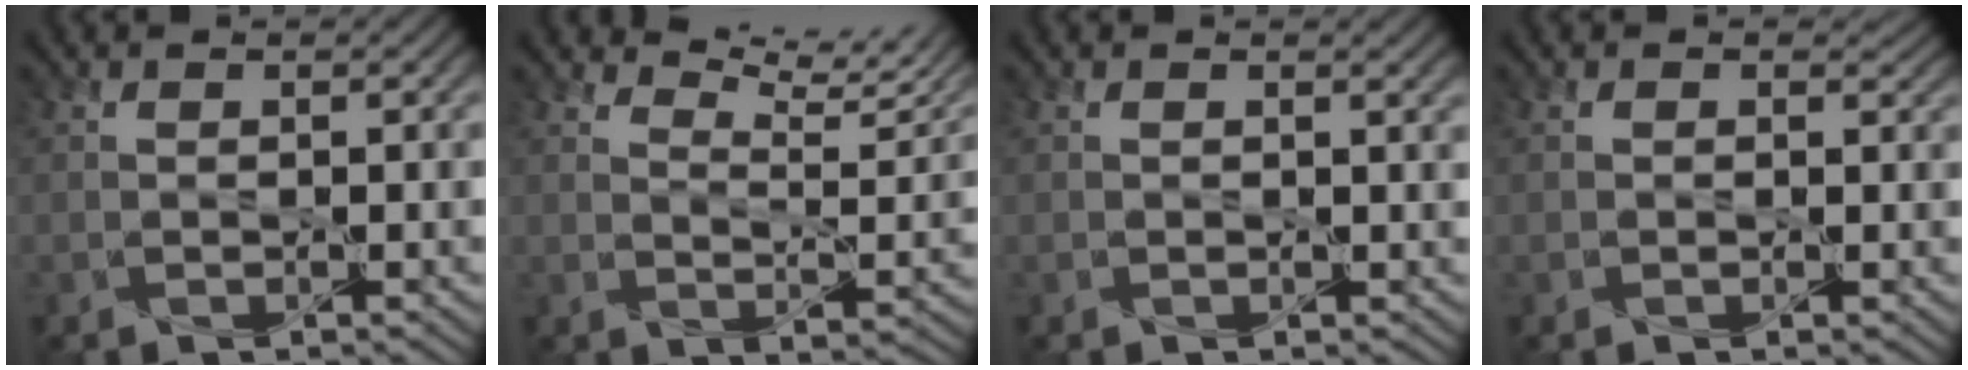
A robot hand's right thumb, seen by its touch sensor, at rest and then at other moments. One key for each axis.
{"total": 7.1, "fx": 6.0, "fy": 1.7, "fz": 3.5, "tx": -0.081, "ty": 0.003, "tz": 0.094}
{"total": 0.5, "fx": 0.4, "fy": 0.0, "fz": 0.3, "tx": -0.004, "ty": -0.001, "tz": 0.009}
{"total": 0.8, "fx": 0.4, "fy": 0.7, "fz": 0.2, "tx": -0.006, "ty": -0.005, "tz": 0.005}